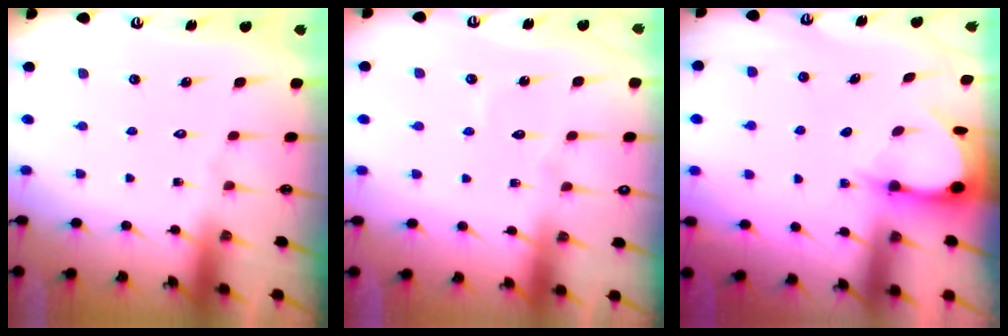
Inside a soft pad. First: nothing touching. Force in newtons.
{"total": 4.0, "press": 4.0, "slide": 0.3}
{"total": 3.3, "press": 3.3, "slide": 0.4}